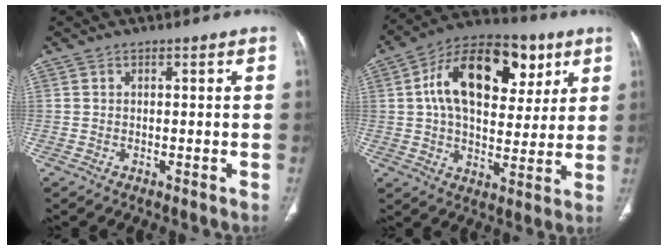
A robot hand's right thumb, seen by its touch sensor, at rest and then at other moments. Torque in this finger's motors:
{"motor_torque": [1.52, 2.85, 1.54, 0.21, 0.22]}